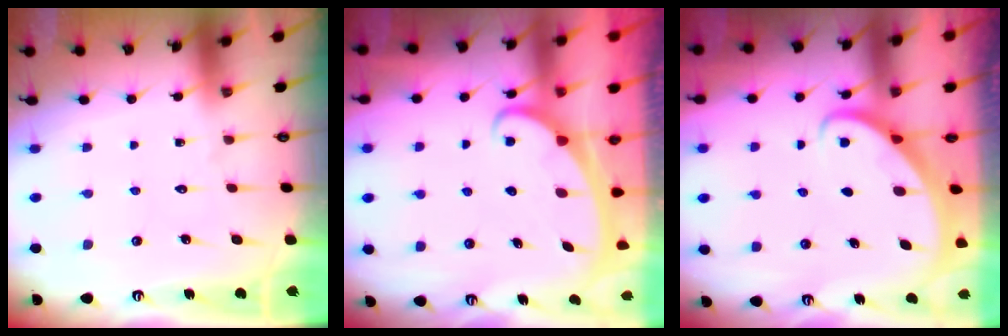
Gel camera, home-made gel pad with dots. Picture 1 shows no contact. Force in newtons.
{"total": 2.4, "press": 2.4, "slide": 0.3}
{"total": 2.8, "press": 2.8, "slide": 0.2}